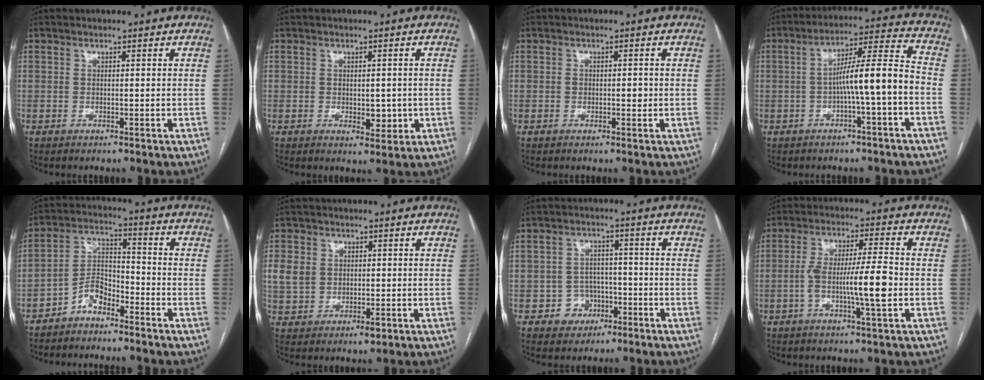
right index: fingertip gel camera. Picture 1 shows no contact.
{"total": 3.5, "force": [-0.4, 2.0, 2.9], "torque": [-0.033, -0.003, 0.002]}
{"total": 1.8, "force": [-0.1, 1.0, 1.5], "torque": [-0.021, 0.002, -0.001]}
{"total": 9.9, "force": [-2.4, -0.2, 9.6], "torque": [-0.155, 0.029, -0.039]}
{"total": 5.9, "force": [-4.3, 2.5, 3.1], "torque": [-0.063, 0.014, -0.086]}
{"total": 7.3, "force": [0.6, 6.2, 3.9], "torque": [-0.091, 0.004, 0.019]}
{"total": 5.2, "force": [-2.3, 4.6, 0.8], "torque": [-0.003, 0.015, -0.029]}
{"total": 9.4, "force": [-2.0, 0.4, 9.2], "torque": [-0.166, 0.006, -0.037]}